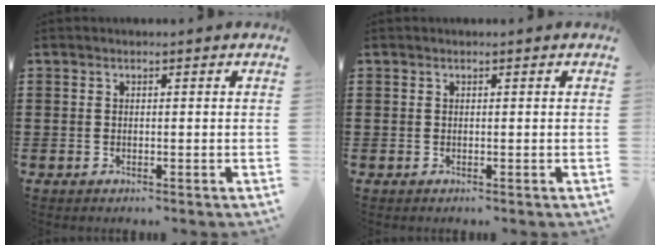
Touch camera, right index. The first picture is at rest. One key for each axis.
{"total": 0.0}